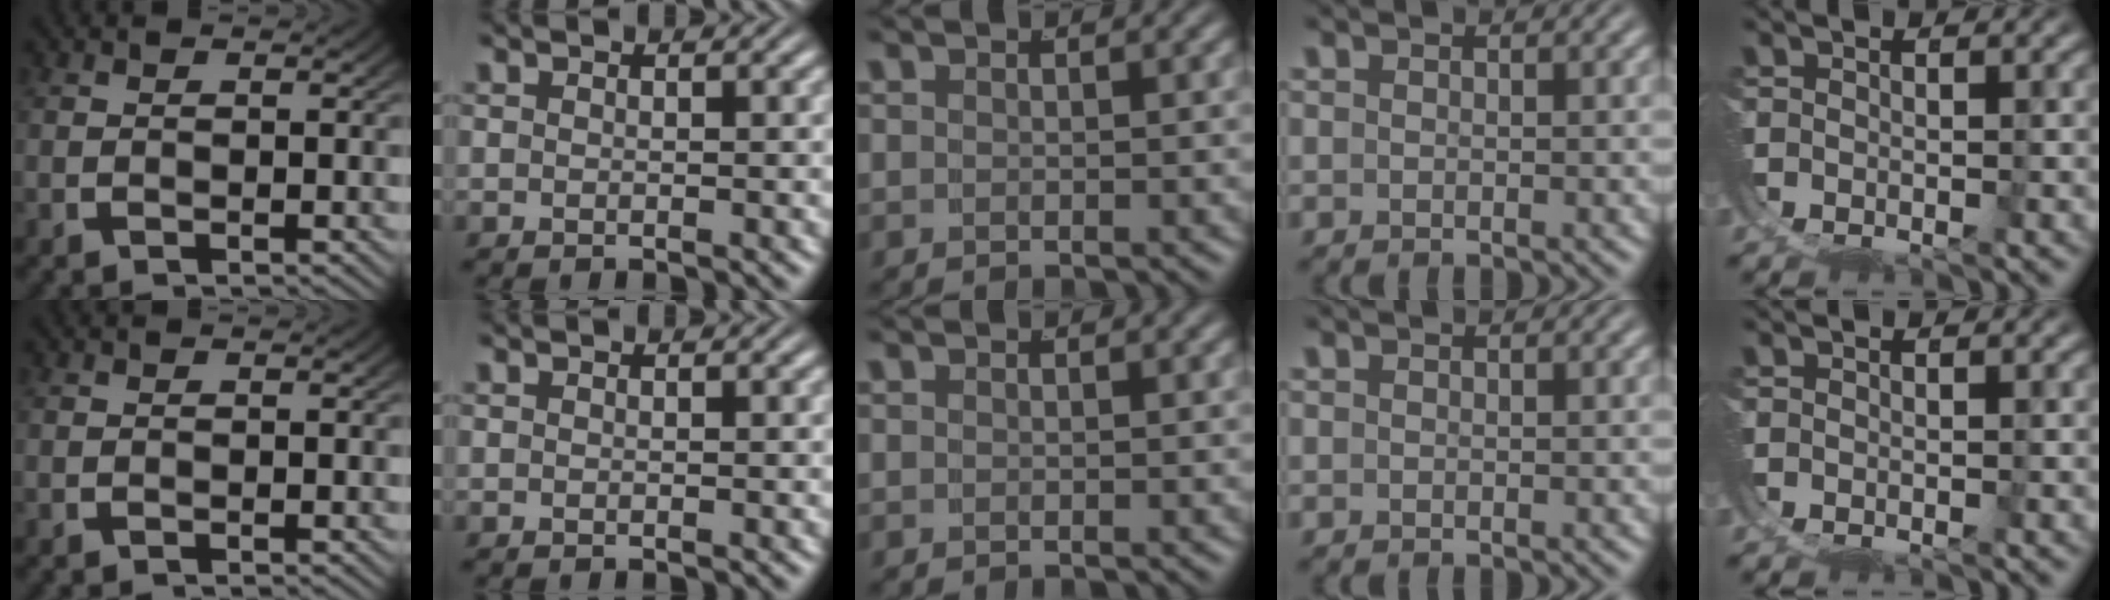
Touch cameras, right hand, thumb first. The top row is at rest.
{}